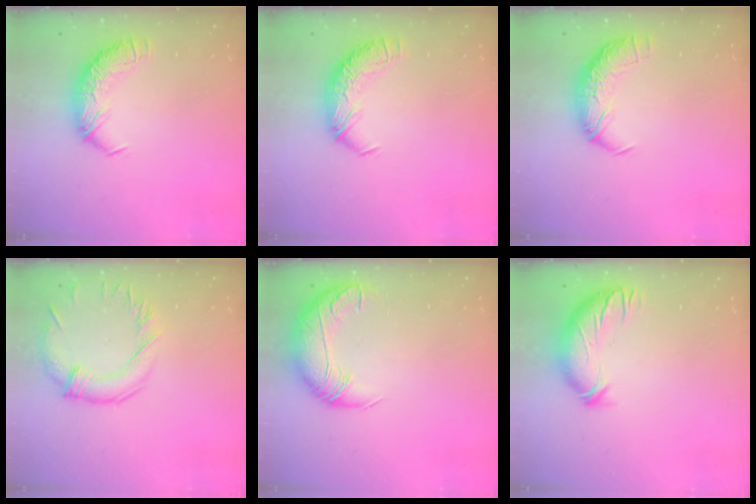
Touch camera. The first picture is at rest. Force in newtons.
{"total": 0.0}
{"total": 2.3, "press": 0.9, "slide": 2.1}
{"total": 1.4, "press": 0.9, "slide": 1.1}
{"total": 3.3, "press": 0.6, "slide": 3.3}
{"total": 3.5, "press": 2.6, "slide": 2.4}